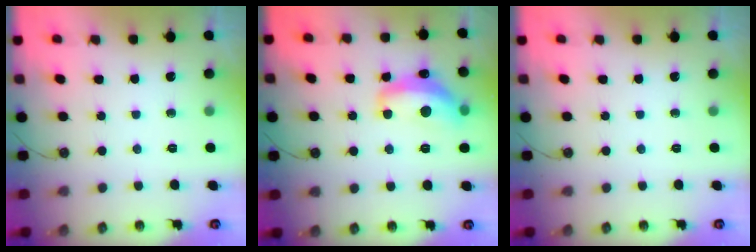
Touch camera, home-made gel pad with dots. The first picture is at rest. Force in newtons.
{"total": 8.8, "press": 8.8, "slide": 0.5}
{"total": 0.0}